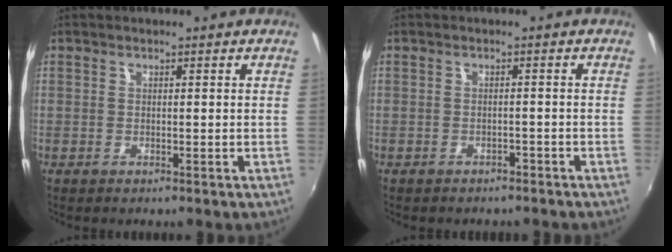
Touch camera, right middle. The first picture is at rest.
{"total": 3.1, "force": [-2.7, 1.4, 0.7], "torque": [-0.018, -0.011, -0.035]}